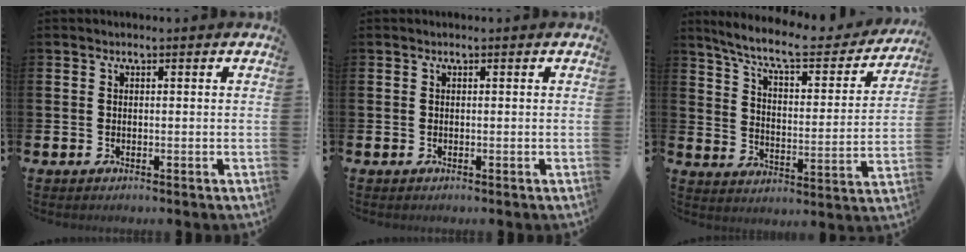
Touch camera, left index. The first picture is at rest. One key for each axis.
{"total": 0.0}
{"total": 9.1, "fx": 8.0, "fy": 1.8, "fz": 4.0, "tx": -0.099, "ty": -0.053, "tz": 0.132}